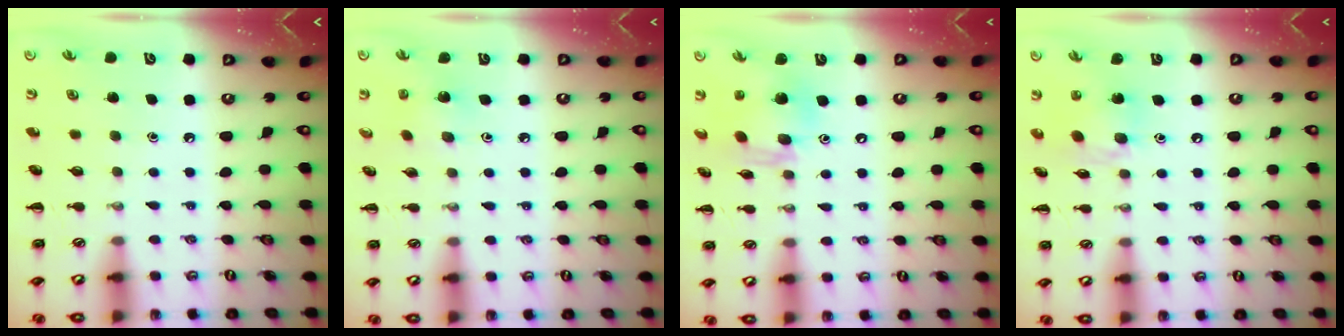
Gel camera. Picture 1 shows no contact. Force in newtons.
{"total": 2.0, "press": 1.9, "slide": 0.6}
{"total": 13.1, "press": 12.6, "slide": 3.6}
{"total": 9.5, "press": 9.4, "slide": 1.3}